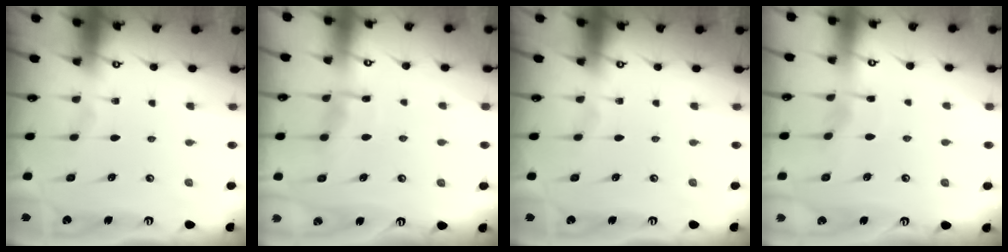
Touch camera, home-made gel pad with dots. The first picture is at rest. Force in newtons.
{"total": 6.5, "press": 6.5, "slide": 0.8}
{"total": 0.0}
{"total": 2.3, "press": 2.3, "slide": 0.3}